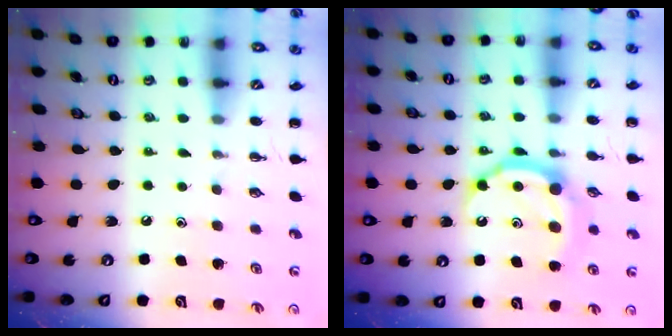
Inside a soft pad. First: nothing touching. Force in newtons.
{"total": 11.1, "press": 11.1, "slide": 0.6}